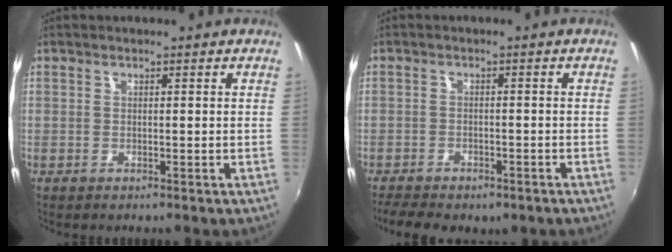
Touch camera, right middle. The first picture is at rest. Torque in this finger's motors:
{"motor_torque": [1.08, -1.06, 0.09, 0.08]}